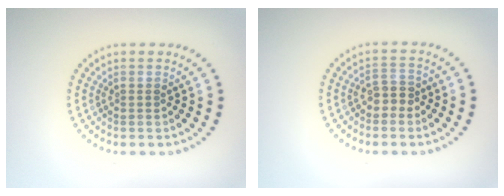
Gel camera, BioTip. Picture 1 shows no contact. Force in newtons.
{"total": 1.9, "press": 1.6, "slide": 1.0}